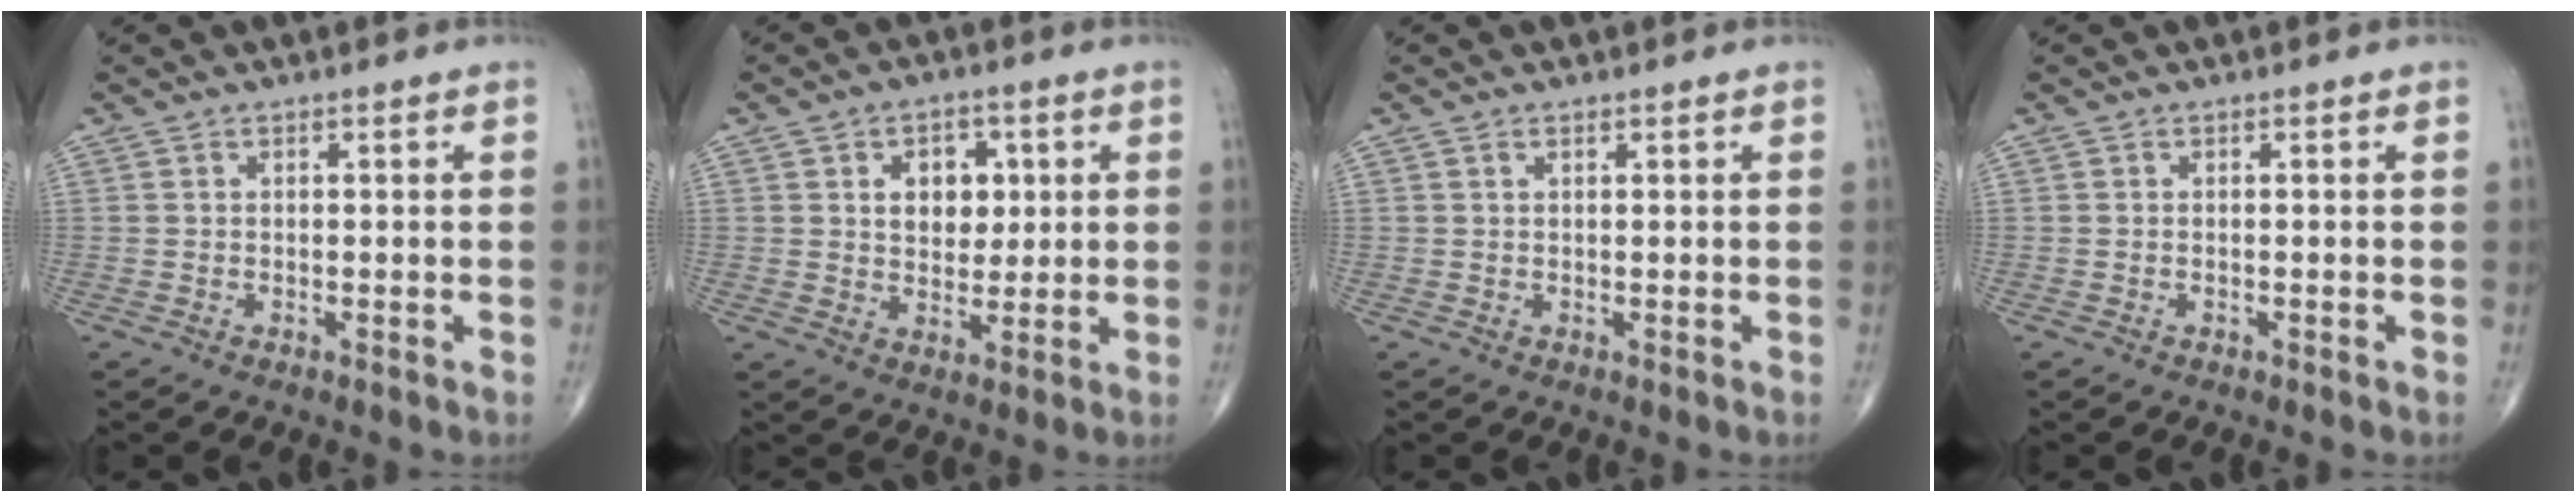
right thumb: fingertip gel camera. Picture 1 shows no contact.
{"total": 7.5, "force": [1.9, 5.4, 4.8], "torque": [-0.035, -0.007, 0.030]}
{"total": 0.6, "force": [0.4, 0.3, 0.3], "torque": [-0.007, 0.001, 0.007]}
{"total": 0.0}